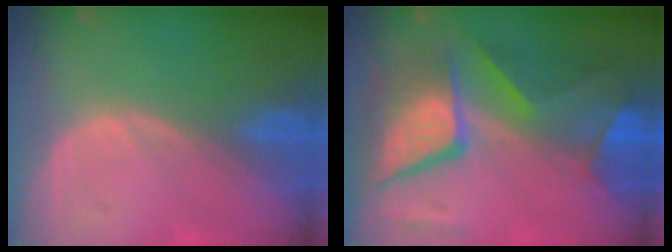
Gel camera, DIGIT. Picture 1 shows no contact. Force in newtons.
{"total": 11.3, "press": 11.3, "slide": 1.2}